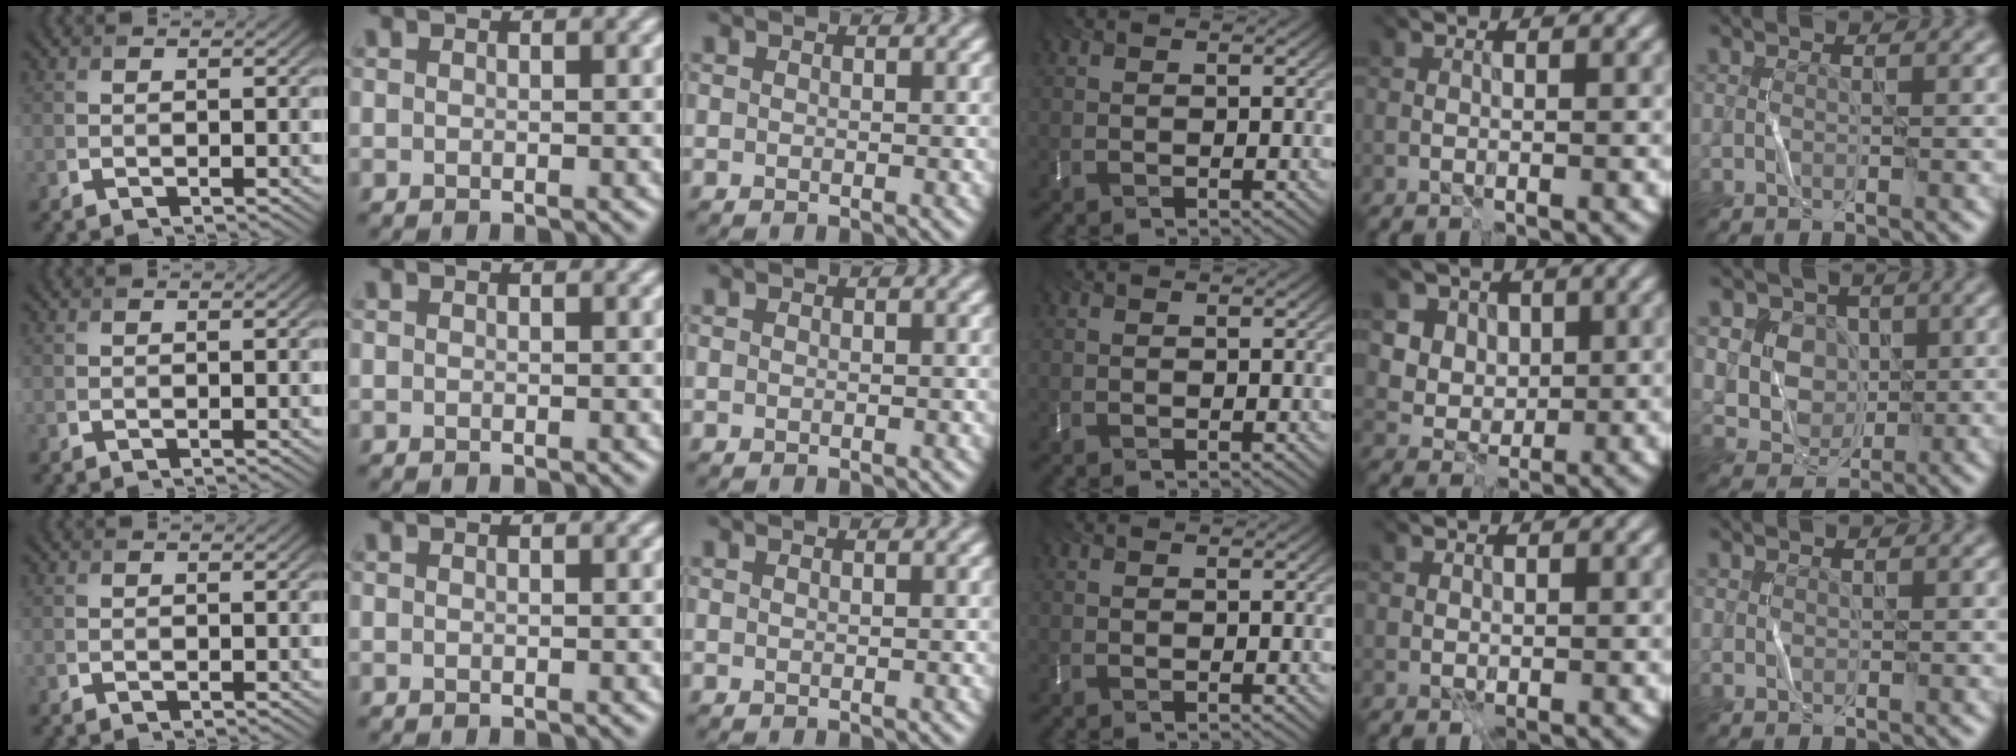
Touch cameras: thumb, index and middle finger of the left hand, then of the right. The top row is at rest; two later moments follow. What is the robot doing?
{"motion": "fold", "object": "bubble wrap"}